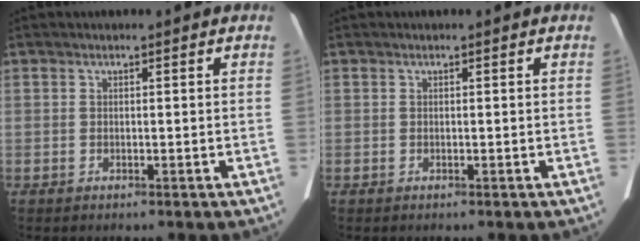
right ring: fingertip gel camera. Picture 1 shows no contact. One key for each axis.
{"total": 0.0}